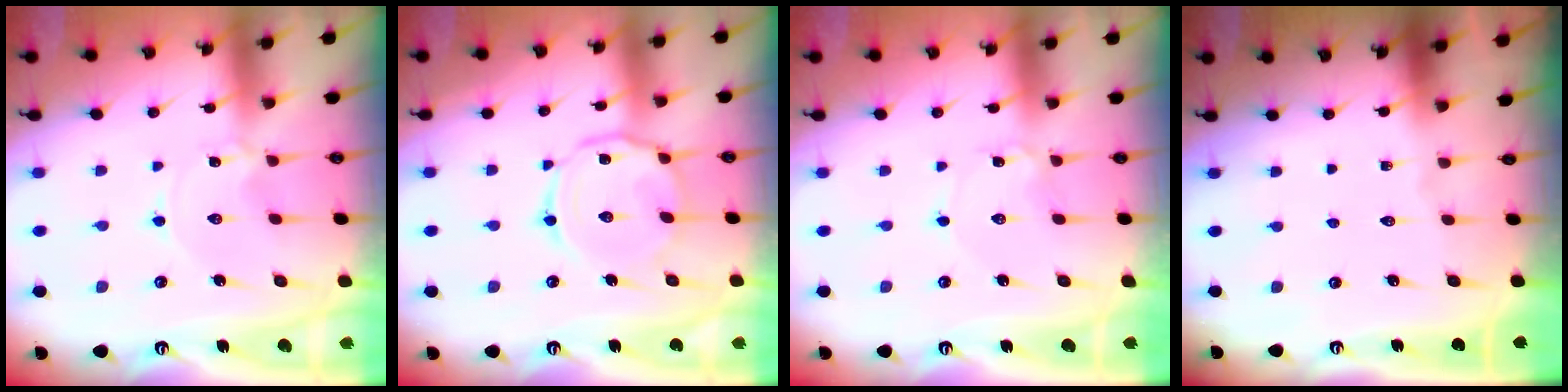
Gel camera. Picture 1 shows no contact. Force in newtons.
{"total": 10.2, "press": 10.1, "slide": 0.7}
{"total": 1.6, "press": 1.6, "slide": 0.2}
{"total": 0.0}